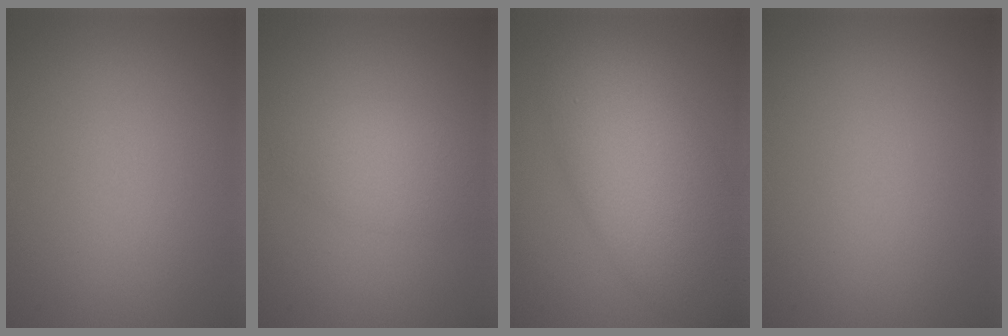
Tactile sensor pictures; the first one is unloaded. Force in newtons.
{"total": 2.8, "press": 2.8, "slide": 0.1}
{"total": 8.9, "press": 8.9, "slide": 0.5}
{"total": 0.0}